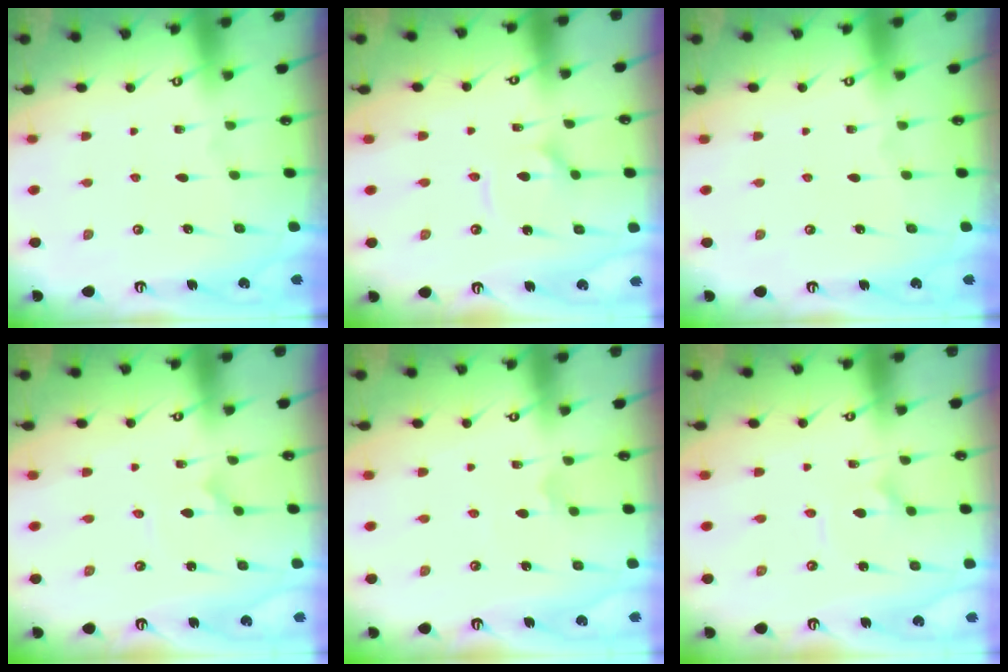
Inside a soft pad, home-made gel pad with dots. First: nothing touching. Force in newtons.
{"total": 3.6, "press": 3.6, "slide": 0.4}
{"total": 0.0}
{"total": 0.0}
{"total": 2.5, "press": 2.5, "slide": 0.2}
{"total": 1.4, "press": 1.3, "slide": 0.6}